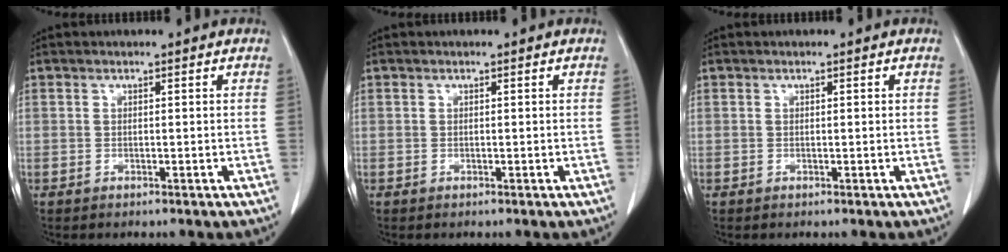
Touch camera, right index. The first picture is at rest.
{"total": 0.0}
{"total": 0.0}